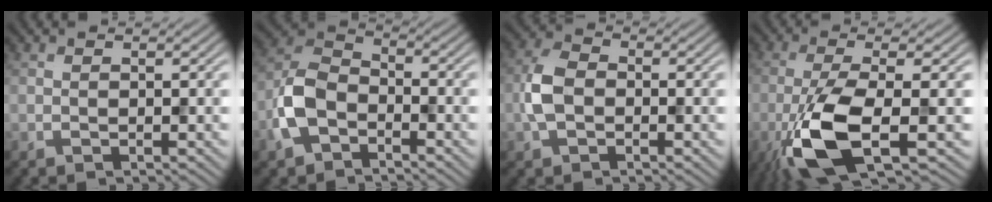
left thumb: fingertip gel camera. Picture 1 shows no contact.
{"total": 7.2, "force": [-3.4, 4.4, 4.6], "torque": [-0.106, 0.006, -0.081]}
{"total": 4.5, "force": [-1.0, 3.0, 3.2], "torque": [-0.075, 0.006, -0.030]}
{"total": 9.9, "force": [-3.7, 2.5, 8.8], "torque": [-0.178, -0.005, -0.083]}